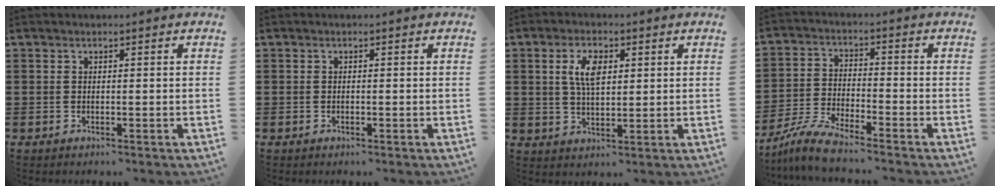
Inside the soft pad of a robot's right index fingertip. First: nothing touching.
{"total": 0.0}
{"total": 5.3, "force": [1.7, 2.4, 4.4], "torque": [-0.085, 0.009, 0.027]}
{"total": 6.1, "force": [-5.6, -0.2, 2.3], "torque": [-0.059, -0.010, -0.112]}